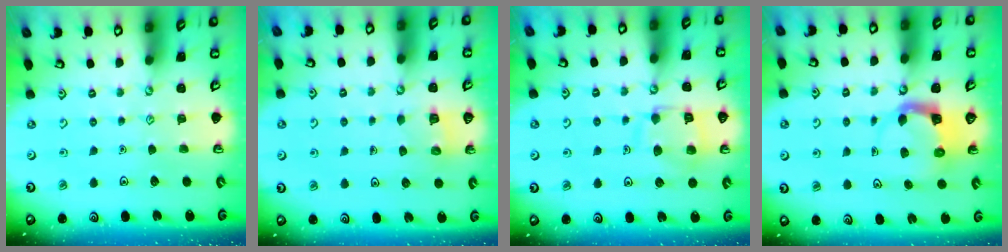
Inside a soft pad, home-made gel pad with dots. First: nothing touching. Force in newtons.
{"total": 2.2, "press": 2.2, "slide": 0.1}
{"total": 12.3, "press": 12.2, "slide": 1.4}
{"total": 3.7, "press": 3.6, "slide": 0.7}